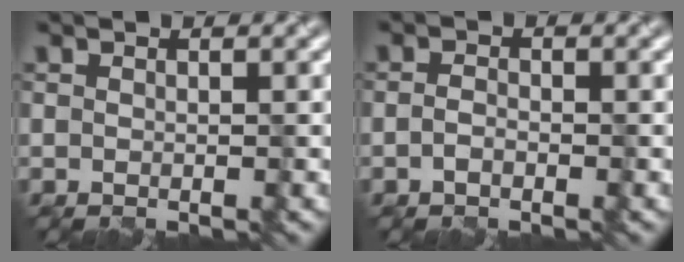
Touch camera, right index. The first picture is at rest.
{"total": 1.1, "force": [-0.5, 0.6, 0.8], "torque": [-0.019, 0.001, -0.011]}